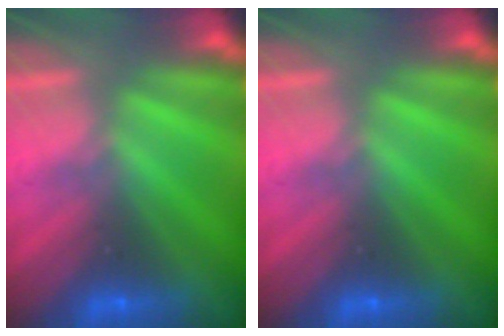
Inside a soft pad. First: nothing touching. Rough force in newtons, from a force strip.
{"total": 0.0}